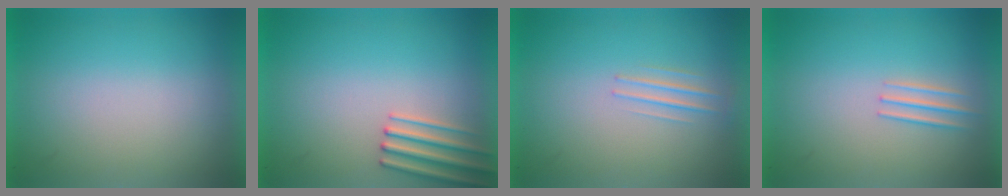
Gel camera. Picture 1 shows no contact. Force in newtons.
{"total": 2.7}
{"total": 1.3}
{"total": 1.8}